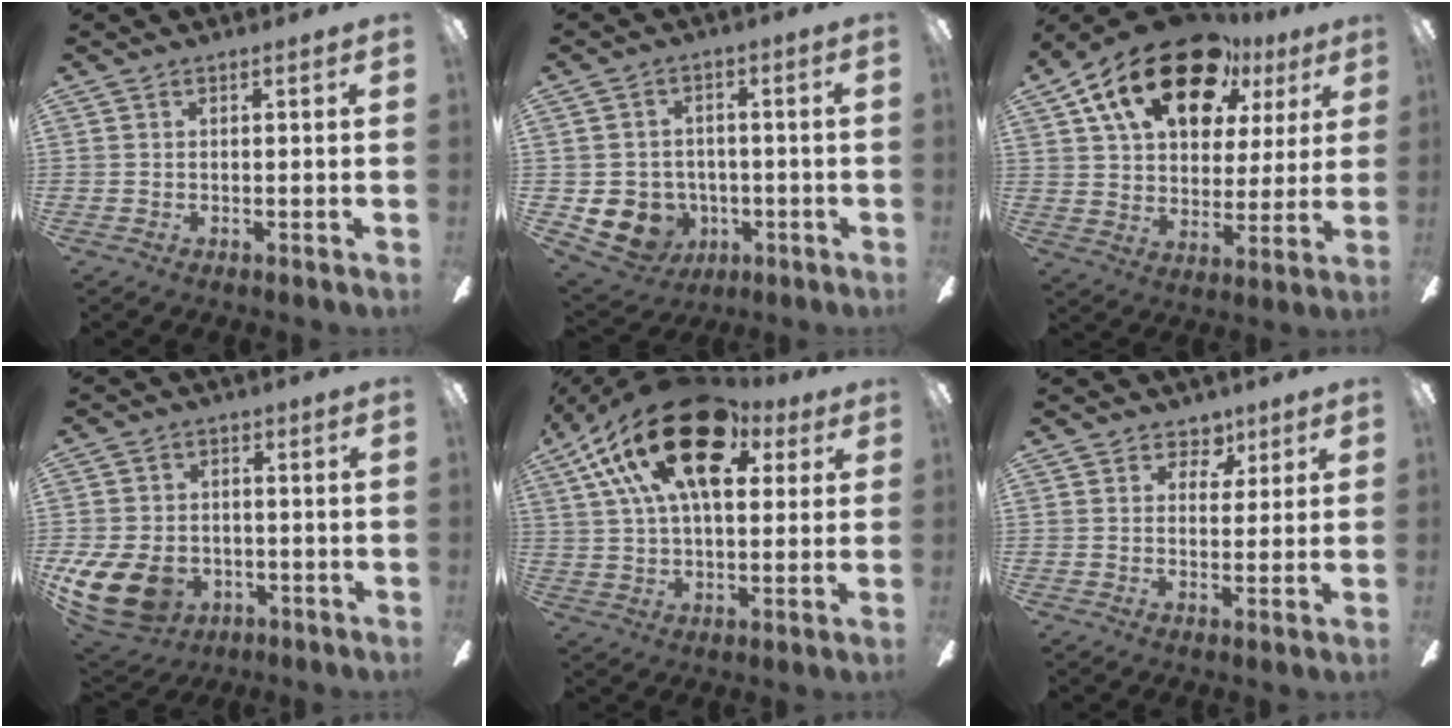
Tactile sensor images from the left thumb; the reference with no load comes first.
{"total": 8.9, "force": [-3.1, 7.9, 2.7], "torque": [-0.083, 0.021, -0.052]}
{"total": 21.7, "force": [12.7, 12.0, 12.9], "torque": [-0.214, -0.057, 0.223]}
{"total": 14.4, "force": [-4.8, 10.2, 9.0], "torque": [-0.197, 0.024, -0.081]}
{"total": 24.2, "force": [11.6, 12.1, 17.5], "torque": [-0.303, -0.037, 0.193]}
{"total": 5.3, "force": [3.2, 3.7, 2.0], "torque": [-0.012, -0.014, 0.052]}